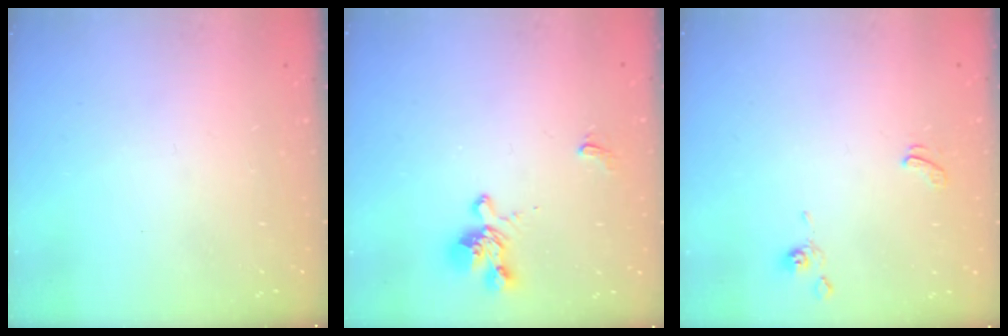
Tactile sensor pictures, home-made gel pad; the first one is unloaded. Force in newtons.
{"total": 1.2, "press": 0.4, "slide": 1.1}
{"total": 1.7, "press": 1.6, "slide": 0.3}